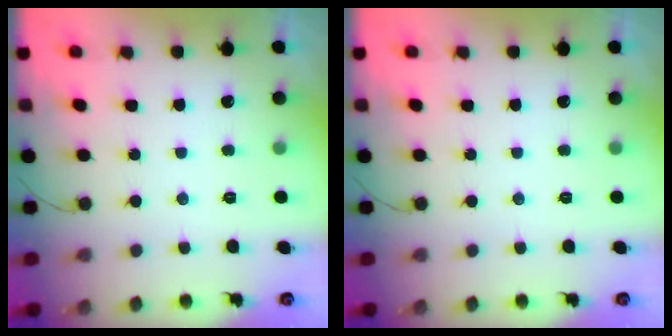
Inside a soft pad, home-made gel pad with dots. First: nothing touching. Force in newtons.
{"total": 0.0}